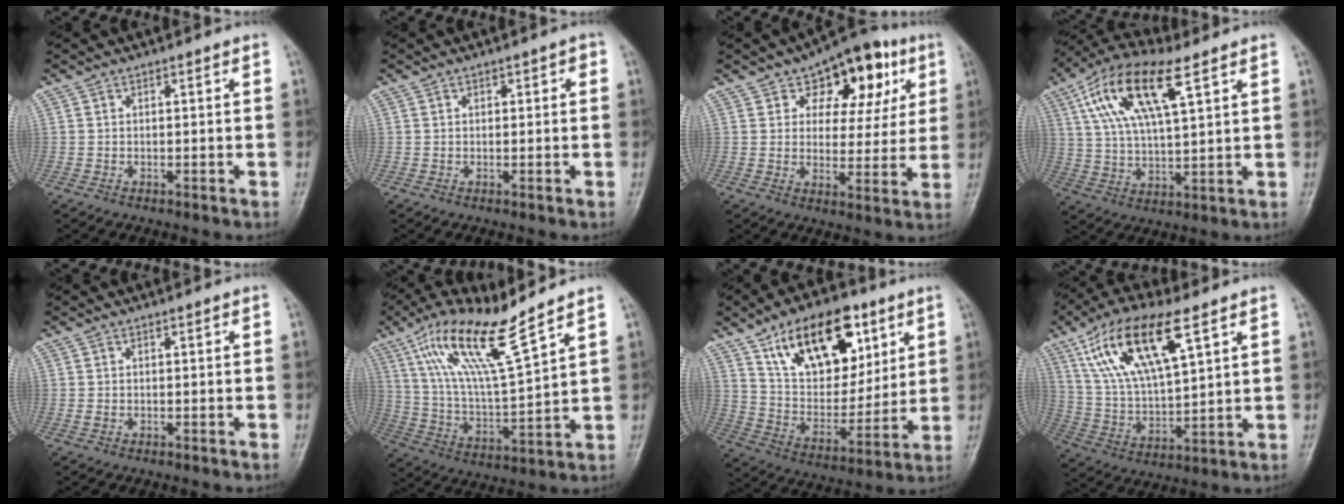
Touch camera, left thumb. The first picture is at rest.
{"total": 1.2, "force": [0.4, 0.9, 0.7], "torque": [0.003, 0.002, 0.003]}
{"total": 14.4, "force": [6.8, 8.9, 9.1], "torque": [-0.067, -0.014, 0.095]}
{"total": 15.9, "force": [7.1, 5.9, 12.9], "torque": [-0.245, 0.001, 0.130]}
{"total": 0.7, "force": [-0.1, 0.5, 0.5], "torque": [-0.008, -0.001, -0.001]}
{"total": 16.5, "force": [10.5, 2.4, 12.5], "torque": [-0.232, -0.045, 0.208]}
{"total": 22.1, "force": [11.2, 12.3, 14.5], "torque": [-0.184, -0.037, 0.196]}
{"total": 17.9, "force": [8.8, 6.5, 14.1], "torque": [-0.259, -0.017, 0.169]}